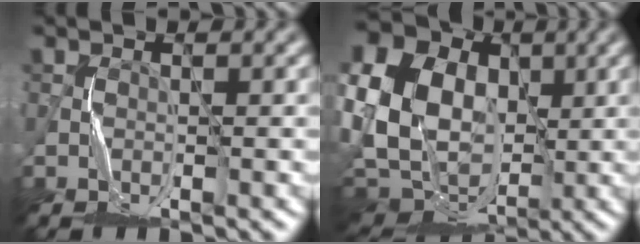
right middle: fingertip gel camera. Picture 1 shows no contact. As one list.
[{"total": 19.0, "force": [2.4, 15.2, 11.1], "torque": [-0.272, 0.019, 0.030]}]